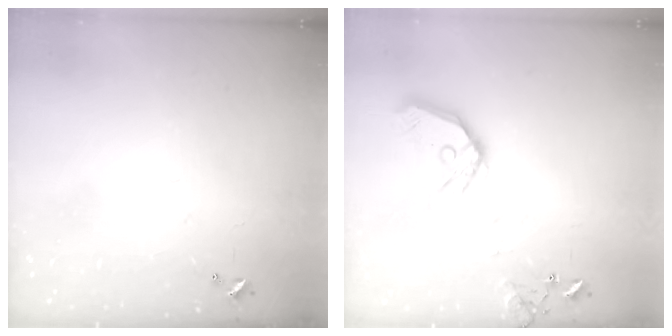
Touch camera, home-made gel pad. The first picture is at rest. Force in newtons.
{"total": 13.4, "press": 13.2, "slide": 2.1}